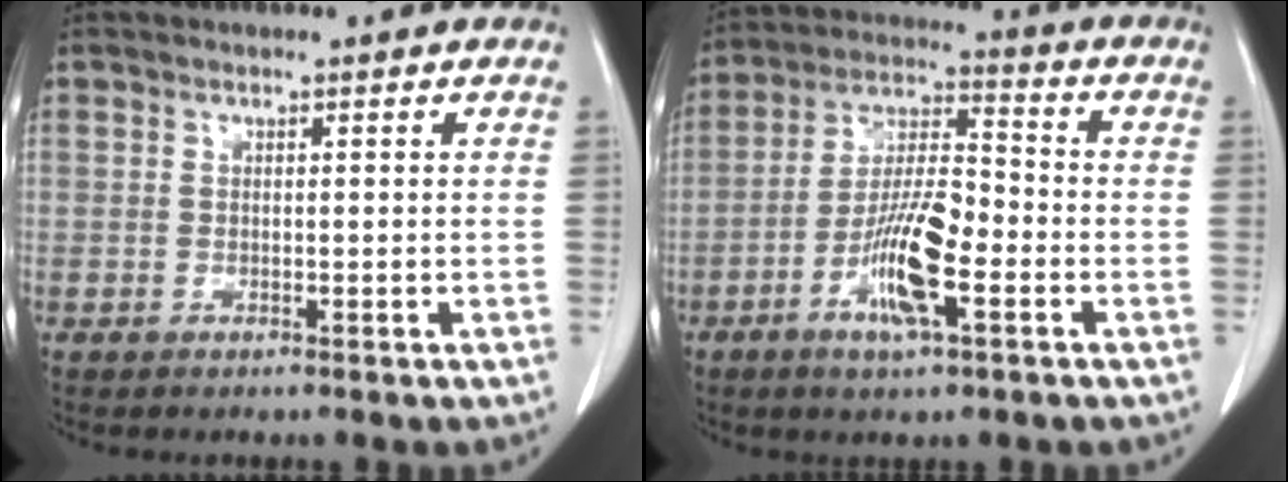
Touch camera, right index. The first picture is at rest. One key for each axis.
{"total": 10.8, "fx": -3.7, "fy": 3.1, "fz": 9.6, "tx": -0.185, "ty": 0.003, "tz": -0.066}